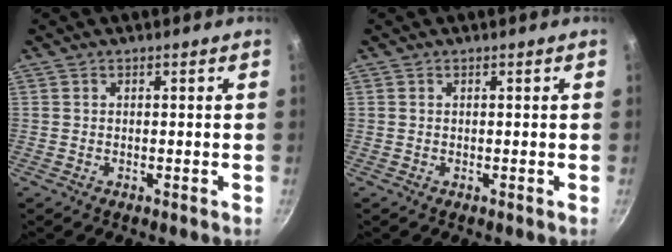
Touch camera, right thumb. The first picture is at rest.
{"total": 0.0}